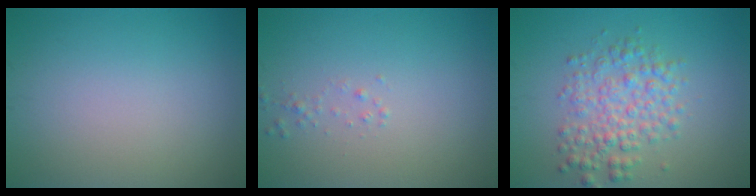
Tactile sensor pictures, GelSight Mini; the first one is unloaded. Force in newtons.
{"total": 0.7, "press": 0.6, "slide": 0.1}
{"total": 4.2, "press": 4.2, "slide": 0.1}